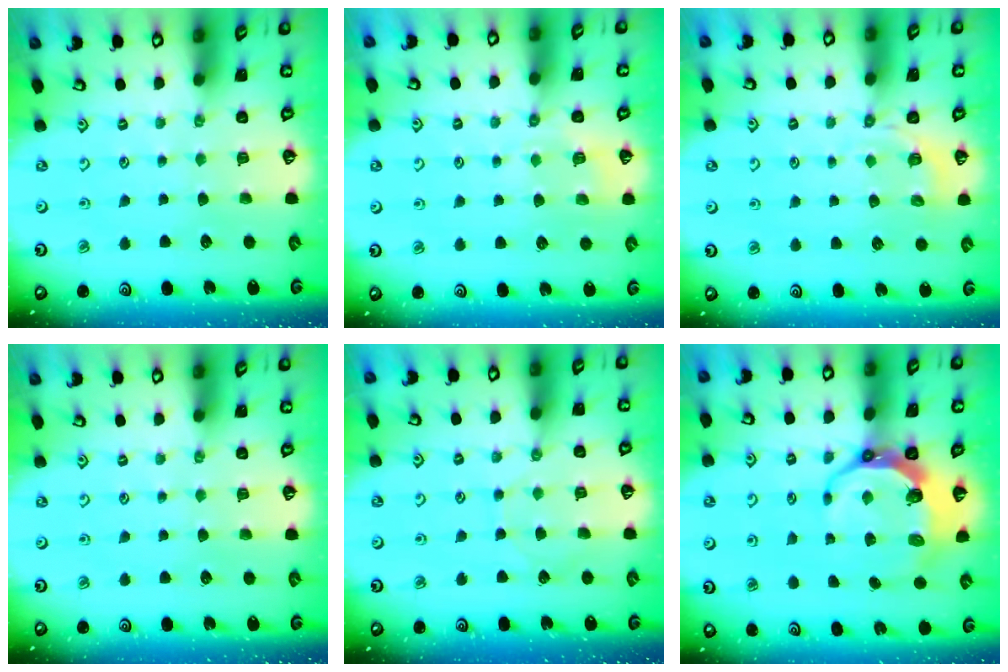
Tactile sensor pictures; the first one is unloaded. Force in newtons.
{"total": 4.9, "press": 4.8, "slide": 1.3}
{"total": 2.9, "press": 2.2, "slide": 1.8}
{"total": 0.0}
{"total": 4.9, "press": 4.9, "slide": 0.3}
{"total": 9.6, "press": 8.7, "slide": 4.0}